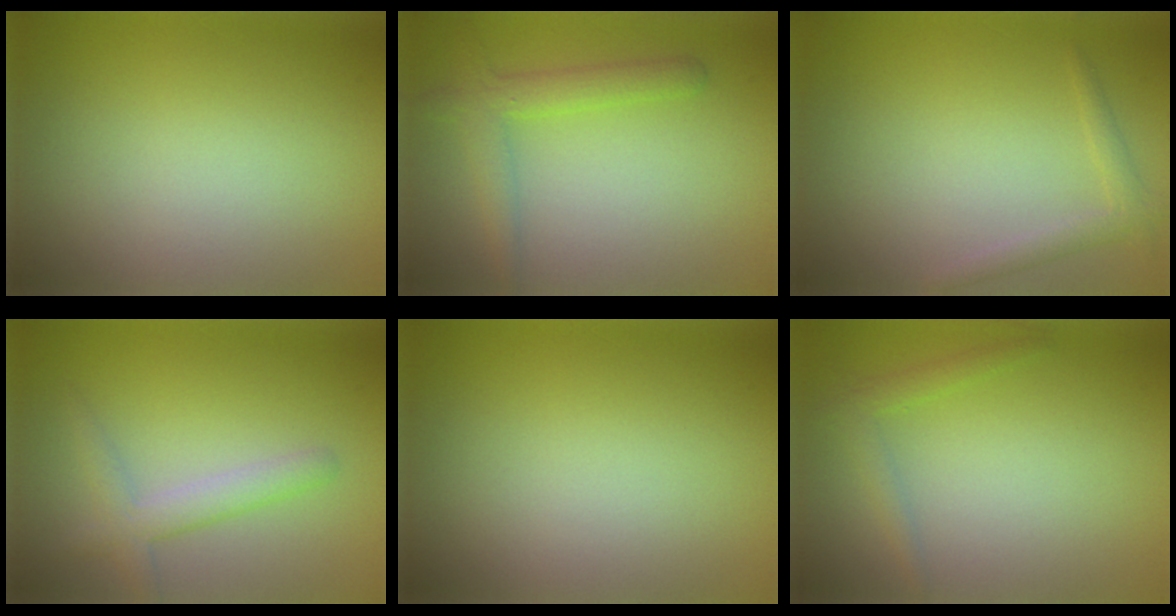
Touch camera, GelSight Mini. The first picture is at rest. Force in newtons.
{"total": 2.9, "press": 2.9, "slide": 0.2}
{"total": 1.6, "press": 1.6, "slide": 0.1}
{"total": 2.7, "press": 2.7, "slide": 0.1}
{"total": 0.0}
{"total": 1.6, "press": 1.6, "slide": 0.1}